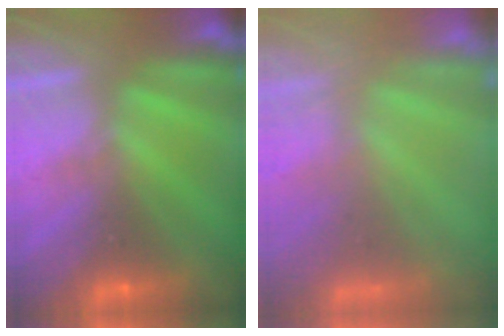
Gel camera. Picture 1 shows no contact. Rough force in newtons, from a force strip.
{"total": 7.2}